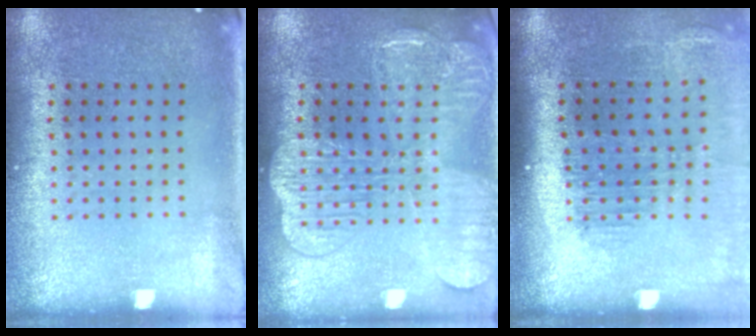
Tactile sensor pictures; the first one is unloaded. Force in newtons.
{"total": 3.7, "press": 3.6, "slide": 0.5}
{"total": 1.7, "press": 1.5, "slide": 0.7}